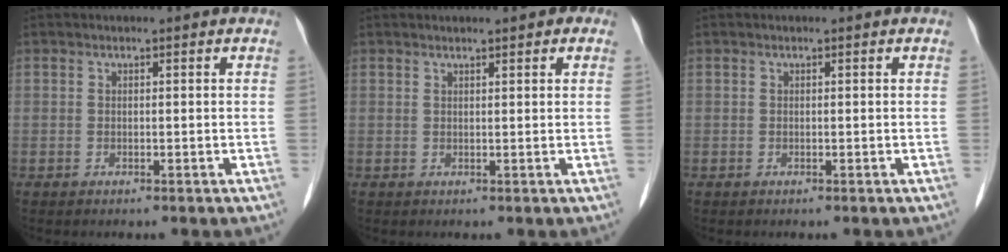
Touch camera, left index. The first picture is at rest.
{"total": 2.9, "force": [2.1, 0.7, 1.9], "torque": [-0.025, 0.016, 0.026]}
{"total": 0.0}